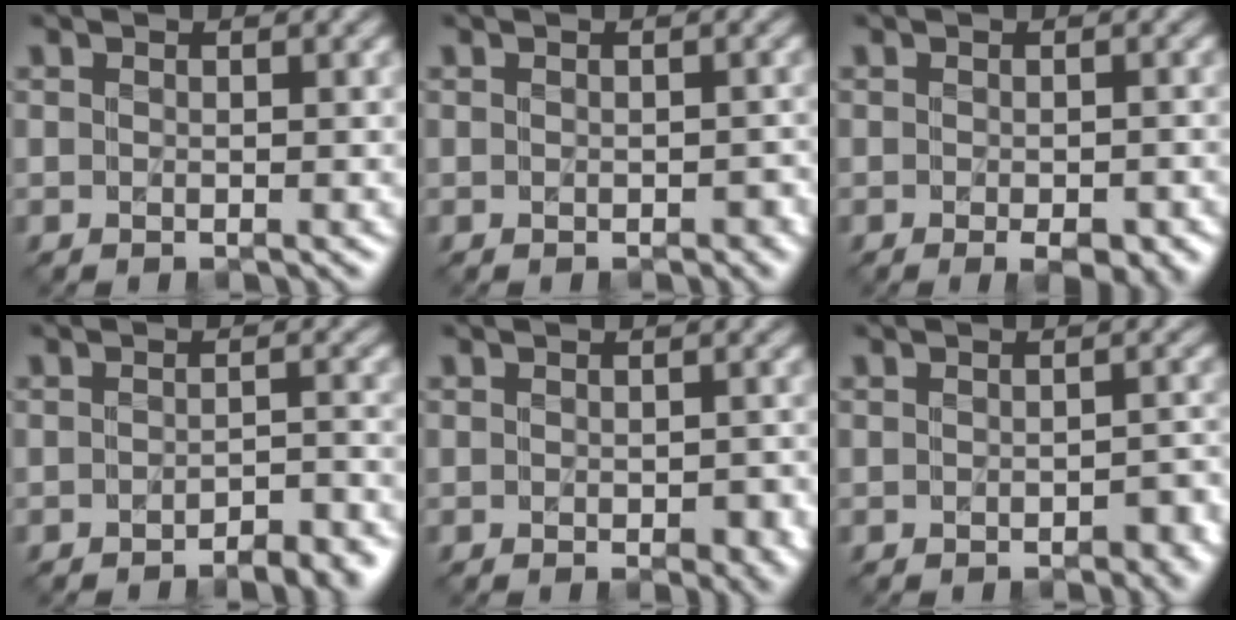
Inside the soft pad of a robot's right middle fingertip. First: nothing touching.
{"total": 1.0, "force": [-0.2, 0.6, 0.7], "torque": [-0.010, -0.003, 0.000]}
{"total": 3.4, "force": [-1.7, 1.4, 2.7], "torque": [-0.034, -0.007, -0.012]}
{"total": 3.5, "force": [-2.6, 1.1, 2.1], "torque": [-0.026, 0.002, -0.029]}
{"total": 2.2, "force": [-0.4, 1.2, 1.8], "torque": [-0.024, -0.008, -0.001]}
{"total": 2.0, "force": [-0.7, 1.0, 1.5], "torque": [-0.022, -0.002, -0.007]}